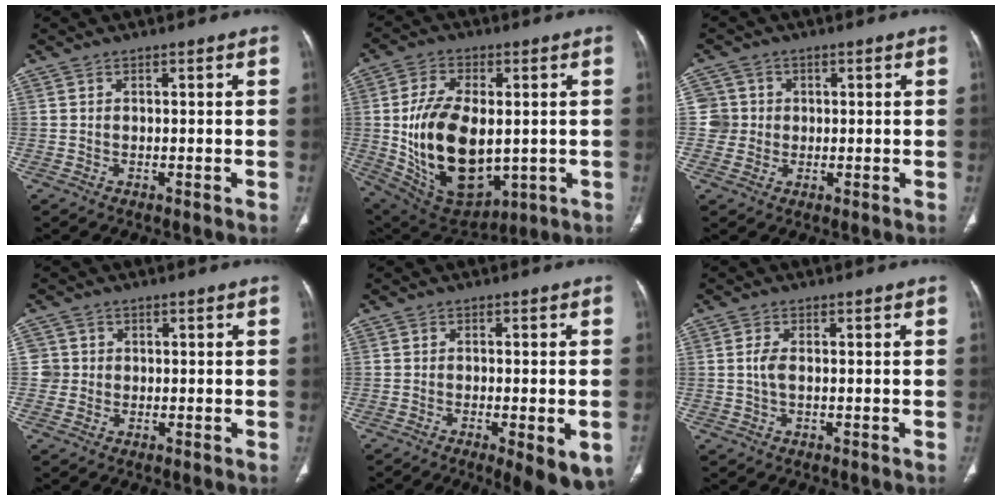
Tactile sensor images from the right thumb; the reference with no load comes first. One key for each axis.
{"total": 21.1, "fx": -0.8, "fy": 12.0, "fz": 17.3, "tx": -0.304, "ty": -0.012, "tz": 0.016}
{"total": 4.2, "fx": 0.3, "fy": 4.2, "fz": 0.0, "tx": 0.032, "ty": 0.008, "tz": 0.003}
{"total": 2.8, "fx": 0.1, "fy": 2.8, "fz": -0.1, "tx": 0.023, "ty": 0.008, "tz": 0.000}
{"total": 10.2, "fx": -4.7, "fy": 3.1, "fz": 8.5, "tx": -0.110, "ty": -0.006, "tz": -0.063}
{"total": 2.5, "fx": 0.0, "fy": 1.2, "fz": 2.2, "tx": -0.055, "ty": 0.003, "tz": -0.001}